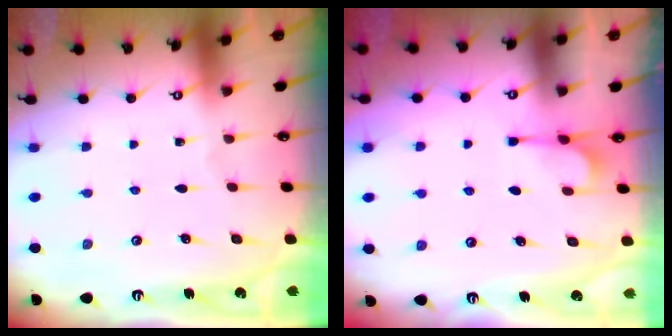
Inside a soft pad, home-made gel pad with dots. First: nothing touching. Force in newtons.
{"total": 2.4, "press": 2.2, "slide": 1.0}